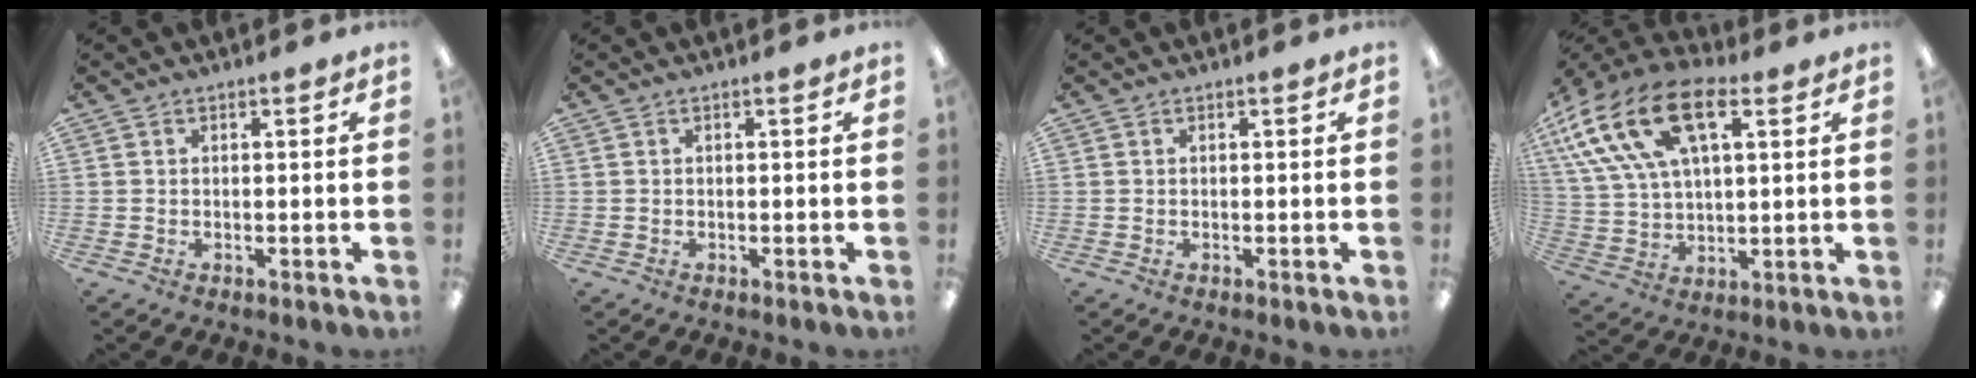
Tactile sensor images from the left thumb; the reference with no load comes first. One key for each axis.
{"total": 0.0}
{"total": 0.0}
{"total": 20.6, "fx": 9.5, "fy": 11.3, "fz": 14.4, "tx": -0.291, "ty": -0.027, "tz": 0.169}